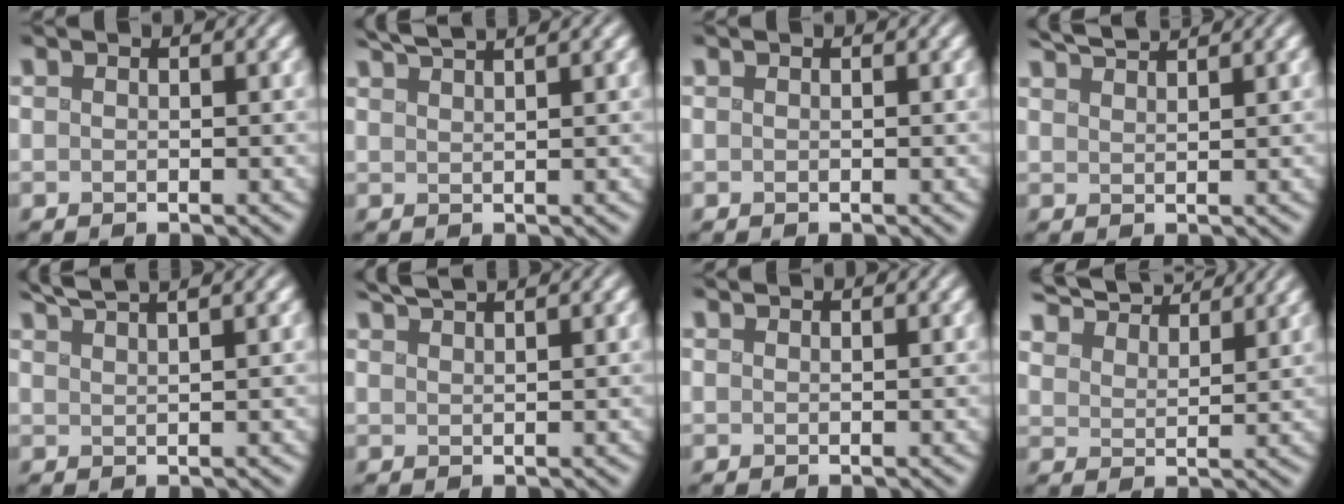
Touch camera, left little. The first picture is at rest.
{"total": 3.7, "force": [3.2, 0.3, 2.0], "torque": [-0.023, 0.019, 0.042]}
{"total": 0.0}
{"total": 3.1, "force": [2.9, 0.2, 1.0], "torque": [-0.008, 0.010, 0.052]}
{"total": 4.9, "force": [4.0, 0.6, 2.7], "torque": [-0.032, 0.024, 0.048]}
{"total": 3.1, "force": [2.8, 0.3, 1.4], "torque": [-0.013, 0.014, 0.041]}
{"total": 1.6, "force": [1.4, 0.5, 0.6], "torque": [0.008, 0.002, 0.003]}
{"total": 9.1, "force": [8.3, 2.0, 3.0], "torque": [-0.070, 0.008, 0.127]}